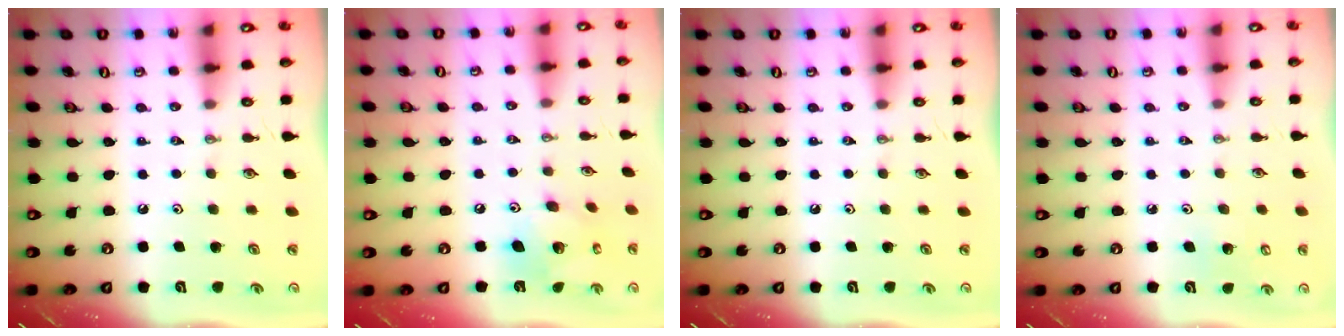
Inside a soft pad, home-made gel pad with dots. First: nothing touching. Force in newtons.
{"total": 12.7, "press": 12.7, "slide": 1.1}
{"total": 0.0}
{"total": 5.1, "press": 5.0, "slide": 0.9}